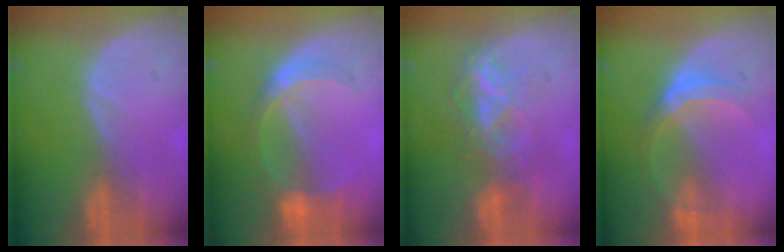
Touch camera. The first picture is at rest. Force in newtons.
{"total": 6.3, "press": 5.6, "slide": 3.0}
{"total": 5.9, "press": 5.9, "slide": 0.8}
{"total": 5.1, "press": 4.9, "slide": 1.5}